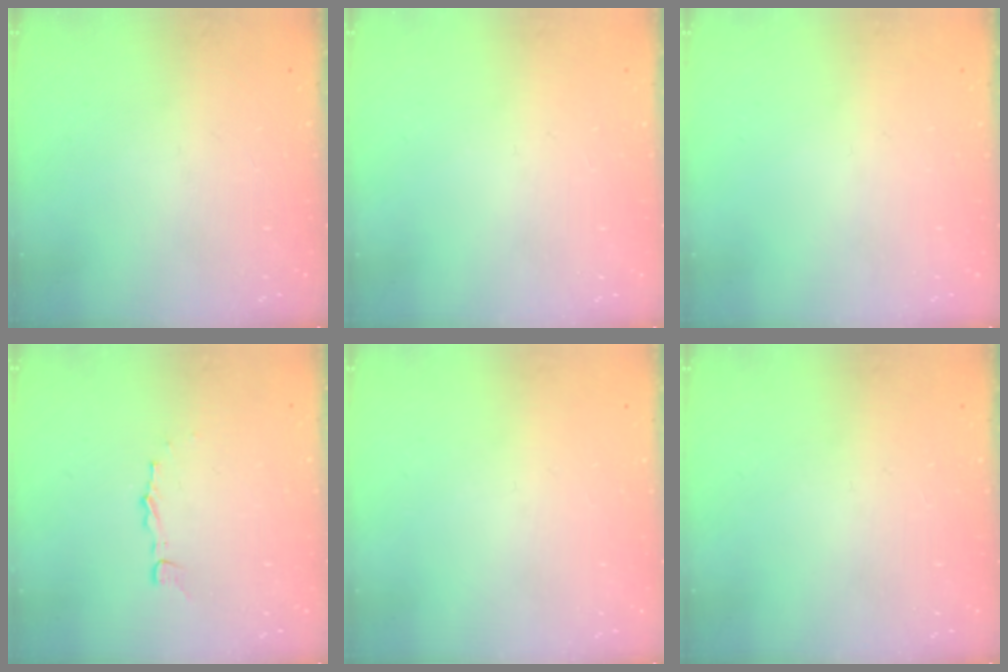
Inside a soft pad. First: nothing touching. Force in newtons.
{"total": 0.0}
{"total": 0.0}
{"total": 2.9, "press": 2.9, "slide": 0.3}
{"total": 0.0}
{"total": 0.0}